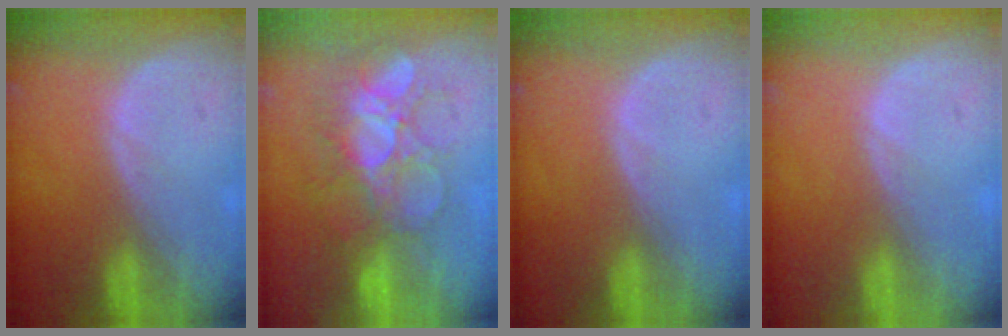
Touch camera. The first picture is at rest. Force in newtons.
{"total": 9.3, "press": 8.5, "slide": 3.8}
{"total": 0.0}
{"total": 0.0}